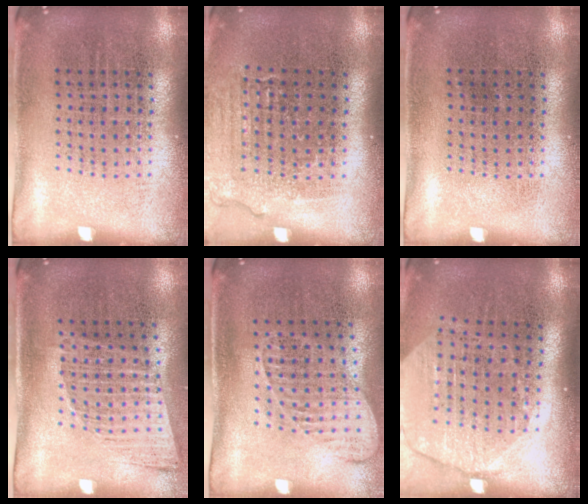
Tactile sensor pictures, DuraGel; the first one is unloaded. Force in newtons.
{"total": 1.1, "press": 1.1, "slide": 0.3}
{"total": 0.0}
{"total": 1.2, "press": 1.1, "slide": 0.6}
{"total": 1.4, "press": 1.2, "slide": 0.8}
{"total": 2.1, "press": 1.8, "slide": 0.9}